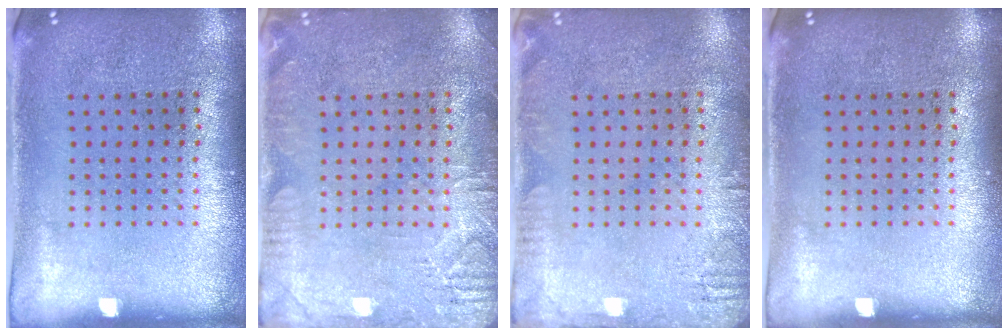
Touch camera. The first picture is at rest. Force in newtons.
{"total": 3.1, "press": 3.1, "slide": 0.4}
{"total": 1.9, "press": 1.9, "slide": 0.3}
{"total": 0.0}